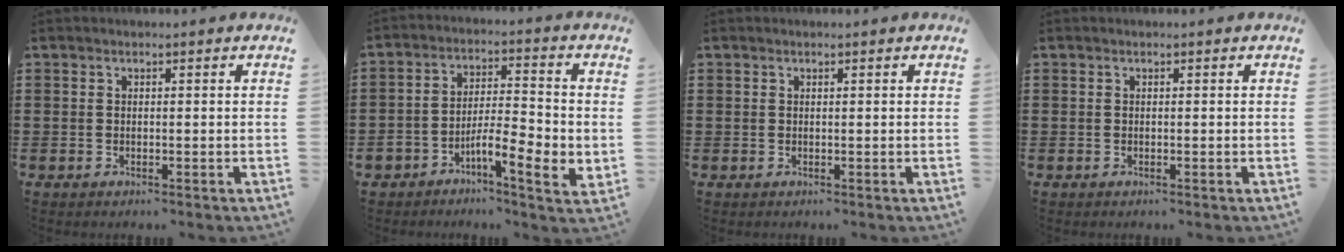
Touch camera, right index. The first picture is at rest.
{"total": 6.4, "force": [-3.3, 1.9, 5.1], "torque": [-0.086, -0.003, -0.059]}
{"total": 0.6, "force": [0.2, 0.6, 0.0], "torque": [-0.002, 0.004, 0.005]}
{"total": 0.0}